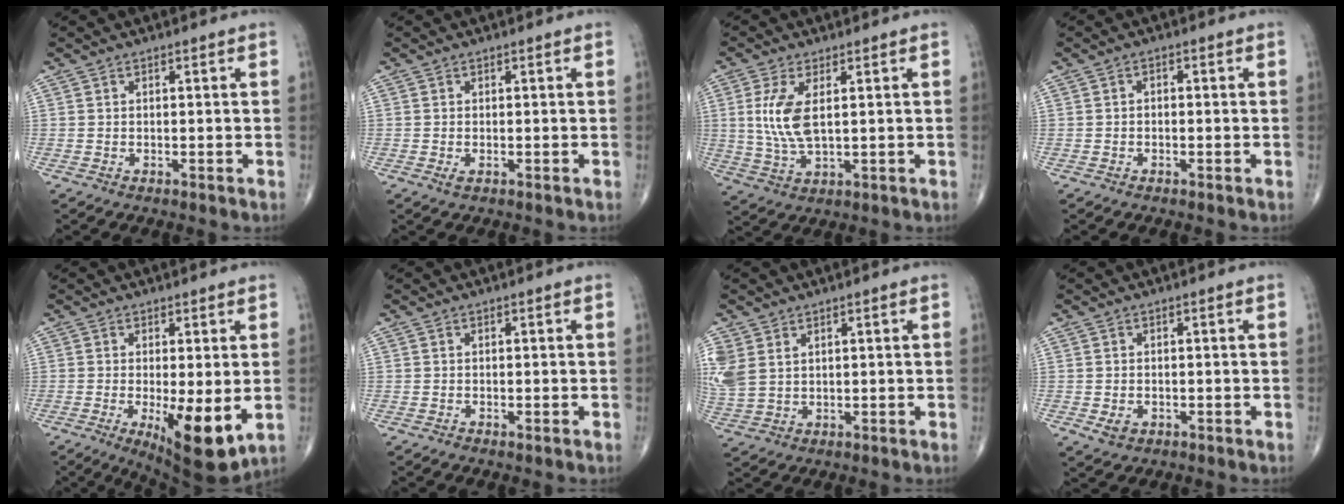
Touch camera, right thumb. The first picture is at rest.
{"total": 0.9, "force": [-0.3, 0.5, 0.7], "torque": [-0.012, -0.002, -0.004]}
{"total": 8.3, "force": [1.5, 3.6, 7.4], "torque": [-0.167, -0.009, 0.037]}
{"total": 1.0, "force": [-0.2, 0.7, 0.7], "torque": [-0.008, 0.006, -0.006]}
{"total": 11.4, "force": [-2.4, 3.4, 10.6], "torque": [-0.156, -0.027, -0.027]}
{"total": 0.6, "force": [-0.4, 0.2, 0.4], "torque": [-0.008, -0.001, -0.006]}
{"total": 7.1, "force": [2.5, 4.9, 4.4], "torque": [-0.116, 0.000, 0.064]}
{"total": 2.5, "force": [-0.5, 1.9, 1.5], "torque": [-0.019, -0.002, 0.000]}